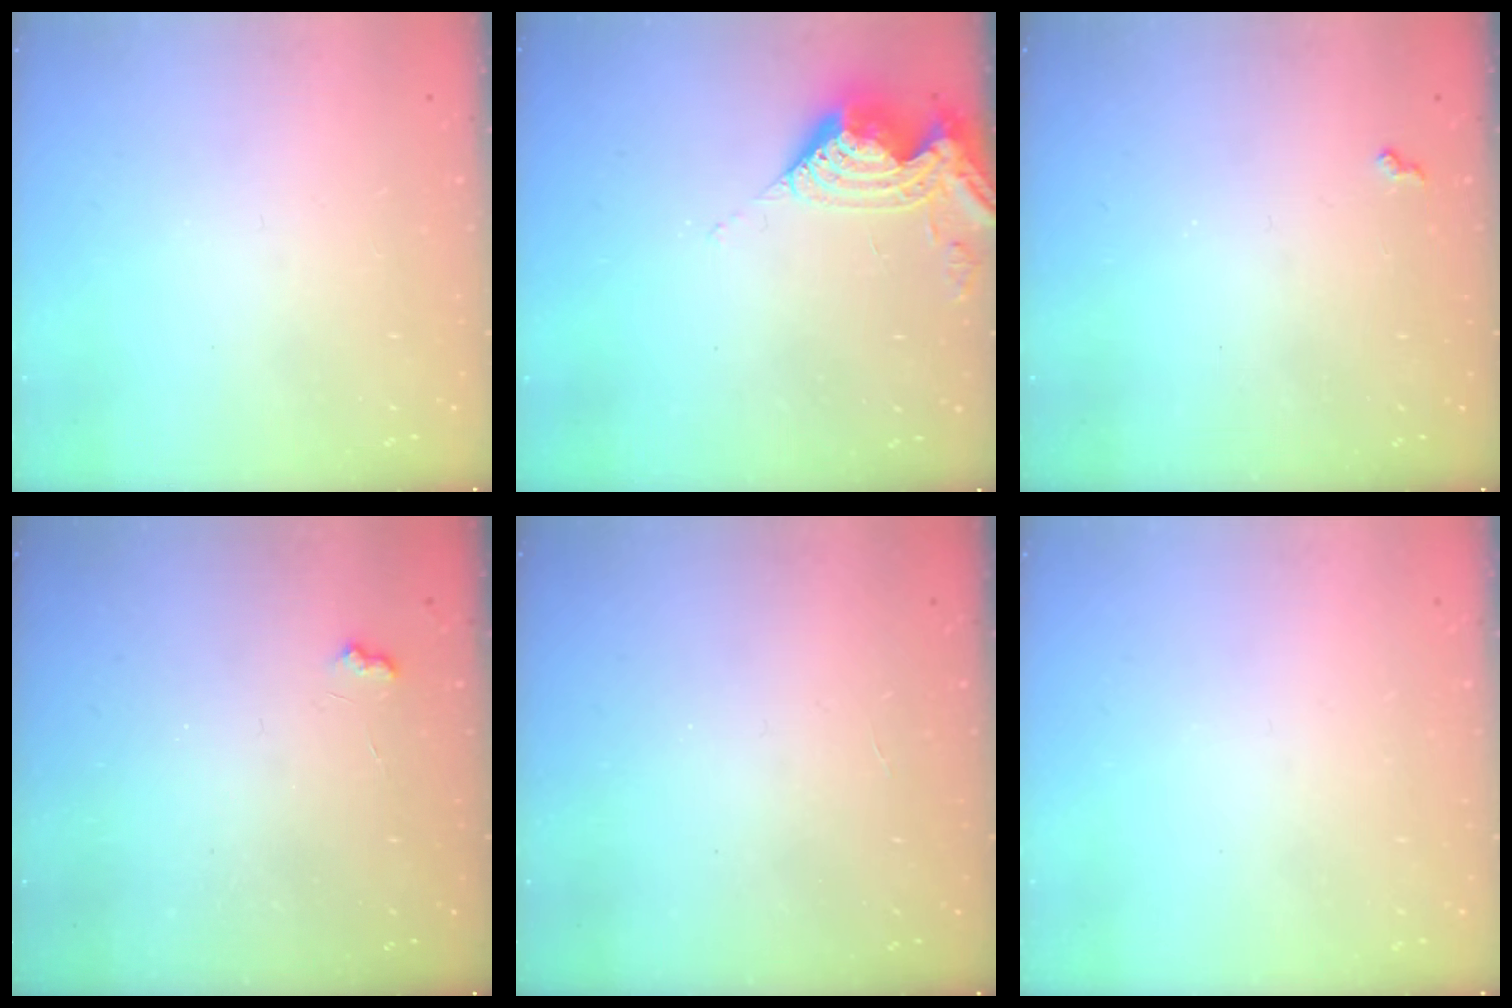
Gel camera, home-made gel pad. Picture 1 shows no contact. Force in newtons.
{"total": 9.6, "press": 9.5, "slide": 1.4}
{"total": 3.9, "press": 3.9, "slide": 0.6}
{"total": 3.2, "press": 3.2, "slide": 0.5}
{"total": 2.1, "press": 2.1, "slide": 0.4}
{"total": 0.0}